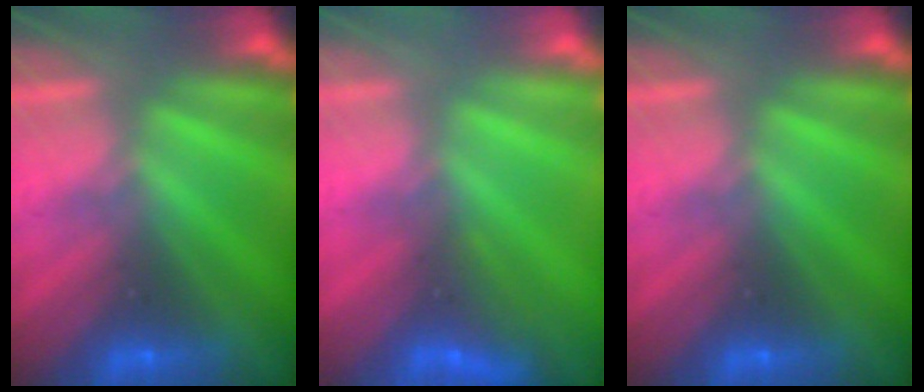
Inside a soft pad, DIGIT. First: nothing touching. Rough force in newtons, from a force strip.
{"total": 3.9}
{"total": 0.0}